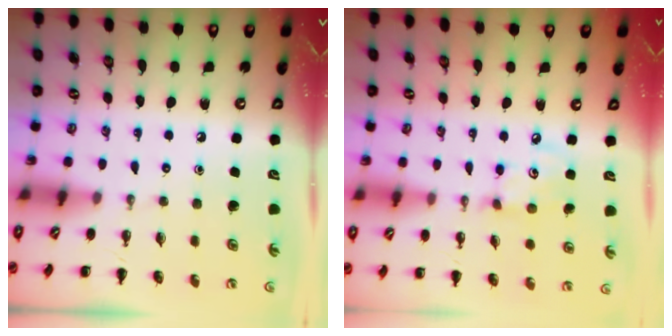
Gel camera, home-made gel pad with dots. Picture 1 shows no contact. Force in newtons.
{"total": 4.8, "press": 4.8, "slide": 0.6}